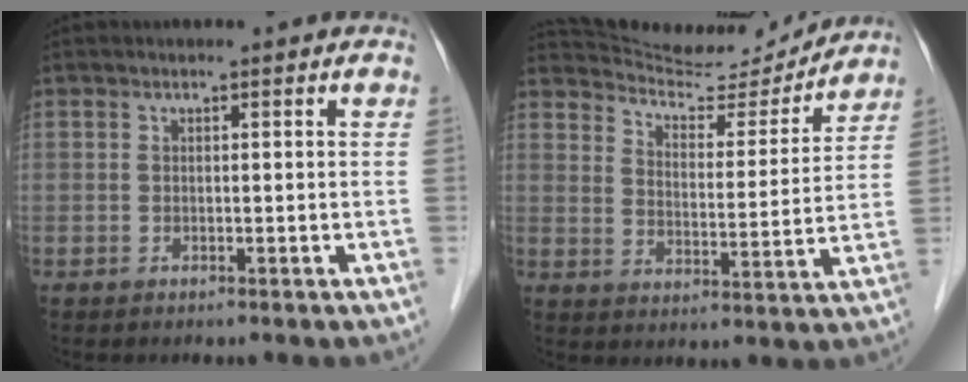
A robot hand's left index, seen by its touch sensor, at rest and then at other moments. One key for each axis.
{"total": 13.7, "fx": 13.5, "fy": 1.8, "fz": 1.7, "tx": -0.031, "ty": -0.015, "tz": 0.197}